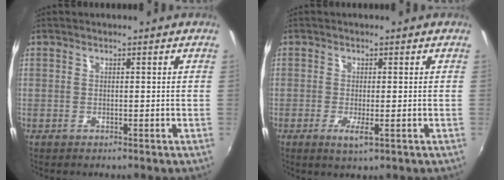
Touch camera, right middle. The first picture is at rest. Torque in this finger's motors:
{"motor_torque": [1.03, -1.11, 0.00, 0.03]}